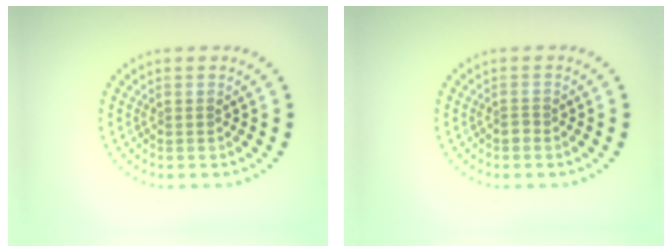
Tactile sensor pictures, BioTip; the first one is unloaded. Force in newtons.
{"total": 0.7, "press": 0.5, "slide": 0.5}